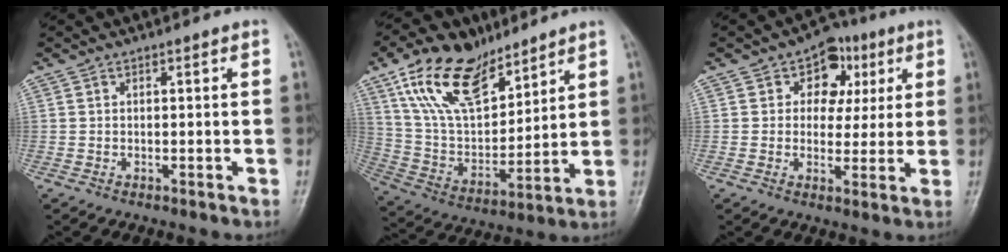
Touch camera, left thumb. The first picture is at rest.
{"total": 19.4, "force": [12.4, 9.8, 11.3], "torque": [-0.164, -0.048, 0.241]}
{"total": 8.9, "force": [3.1, 7.0, 4.5], "torque": [-0.009, -0.001, 0.038]}